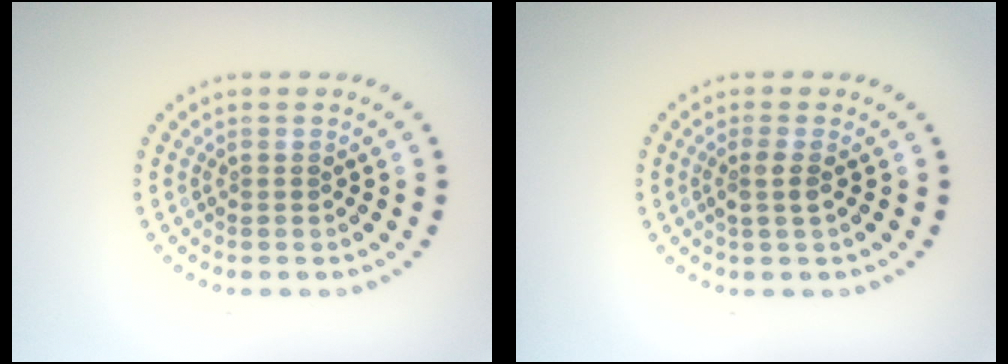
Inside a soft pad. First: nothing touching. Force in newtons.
{"total": 1.6, "press": 1.3, "slide": 0.9}